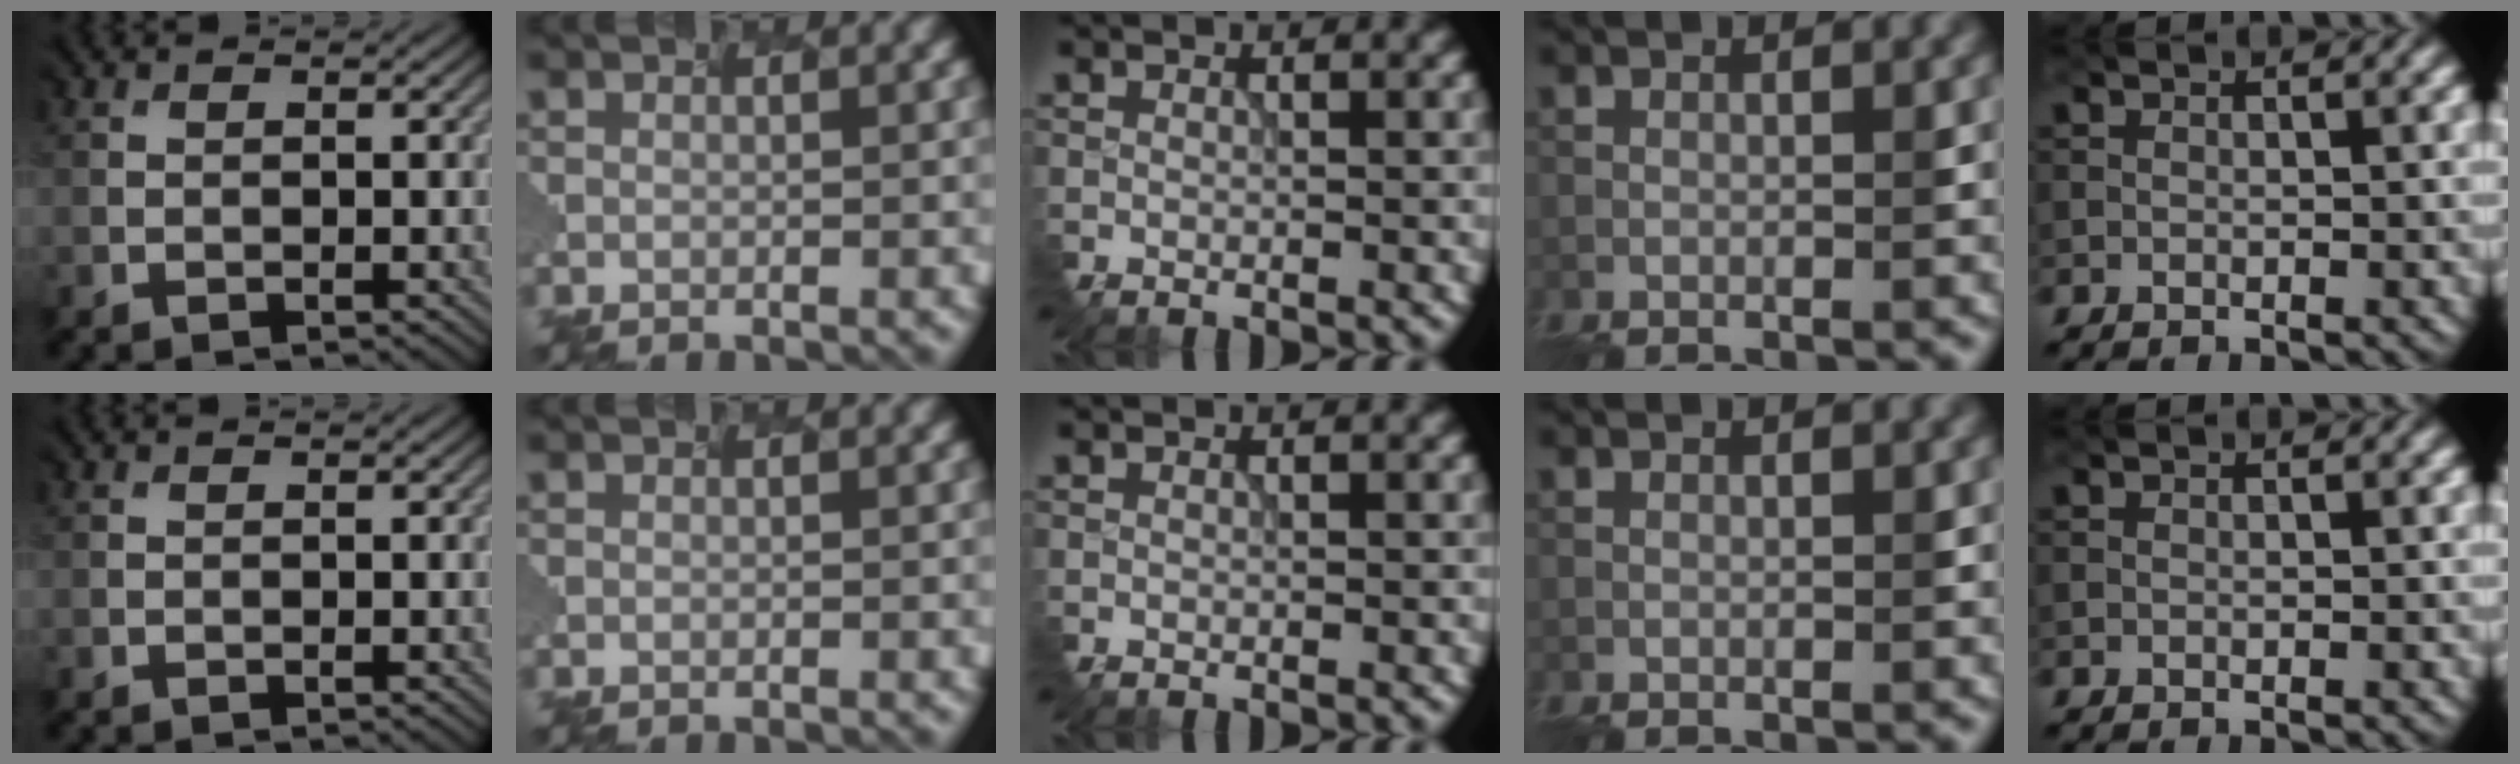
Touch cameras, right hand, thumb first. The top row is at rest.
{}